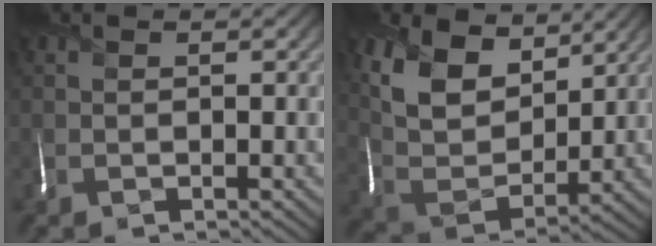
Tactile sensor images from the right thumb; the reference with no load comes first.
{"total": 11.2, "force": [6.1, 6.4, 7.0], "torque": [-0.171, 0.009, 0.110]}